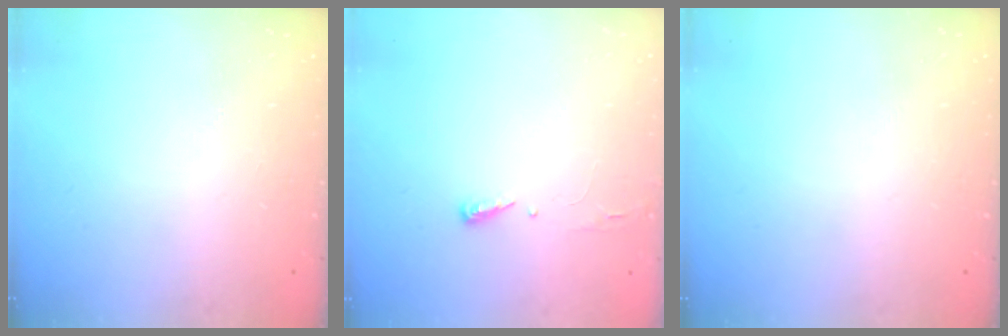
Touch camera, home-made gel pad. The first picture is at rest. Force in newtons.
{"total": 2.9, "press": 2.9, "slide": 0.4}
{"total": 0.0}